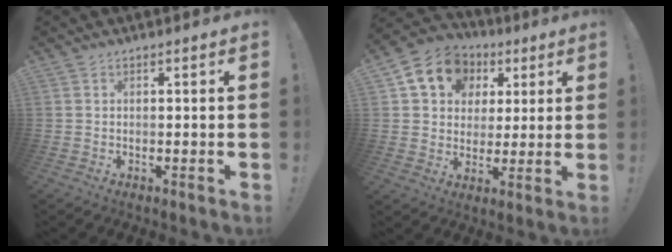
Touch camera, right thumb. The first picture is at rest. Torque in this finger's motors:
{"motor_torque": [0.63, 0.63, 0.05, 0.03, 0.02]}